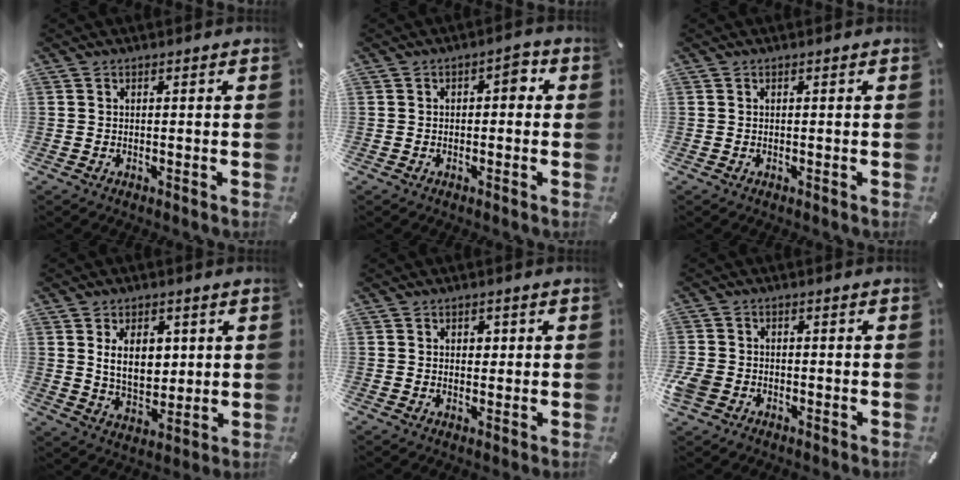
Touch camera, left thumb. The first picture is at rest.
{"total": 2.9, "force": [-0.3, 1.7, 2.3], "torque": [-0.032, 0.009, -0.015]}
{"total": 0.0}
{"total": 9.4, "force": [2.5, 6.5, 6.4], "torque": [-0.119, -0.002, 0.040]}
{"total": 1.5, "force": [0.3, 1.3, 0.5], "torque": [0.004, -0.001, -0.001]}
{"total": 3.7, "force": [-1.6, 3.0, 1.5], "torque": [-0.038, 0.005, -0.032]}